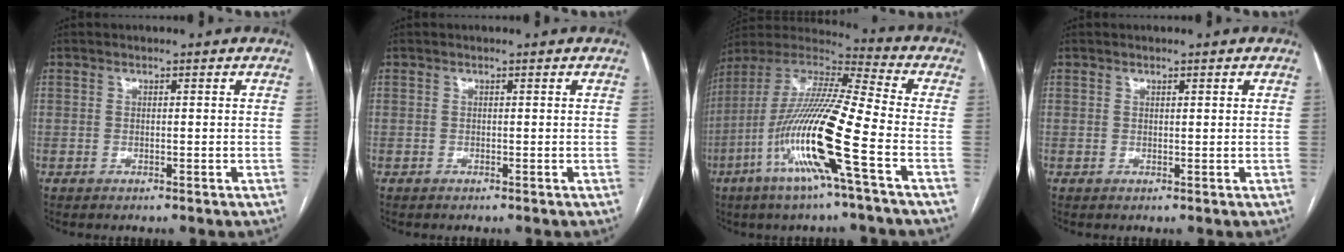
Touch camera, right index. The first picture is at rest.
{"total": 0.0}
{"total": 18.7, "force": [-6.6, -0.1, 17.5], "torque": [-0.357, -0.016, -0.136]}
{"total": 0.5, "force": [0.4, 0.0, 0.4], "torque": [-0.007, 0.000, 0.005]}